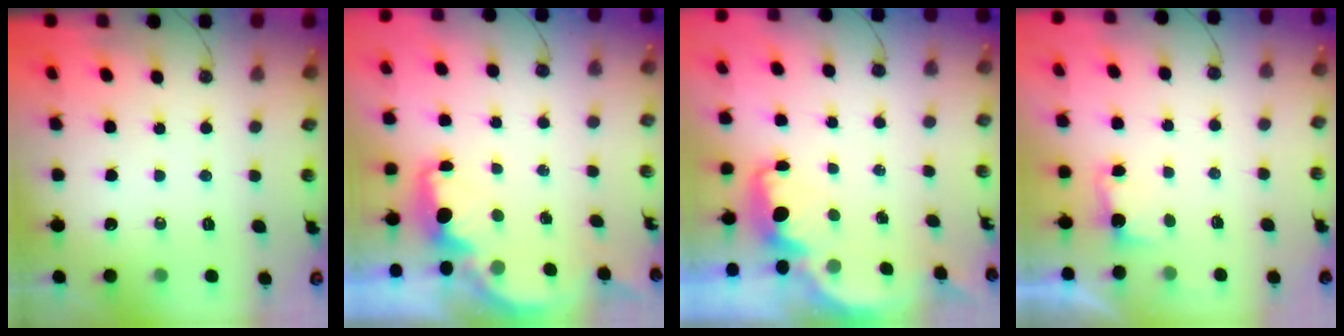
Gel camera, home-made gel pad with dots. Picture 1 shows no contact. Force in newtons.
{"total": 2.4, "press": 2.3, "slide": 0.8}
{"total": 2.2, "press": 2.1, "slide": 0.6}
{"total": 2.3, "press": 2.1, "slide": 0.9}